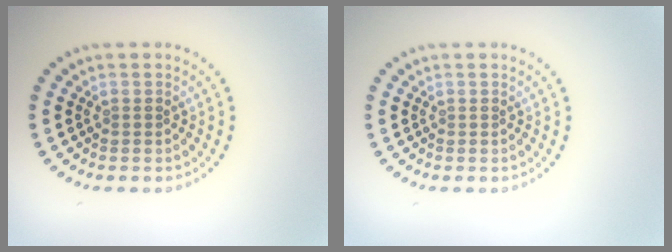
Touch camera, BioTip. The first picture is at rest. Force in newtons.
{"total": 0.0}